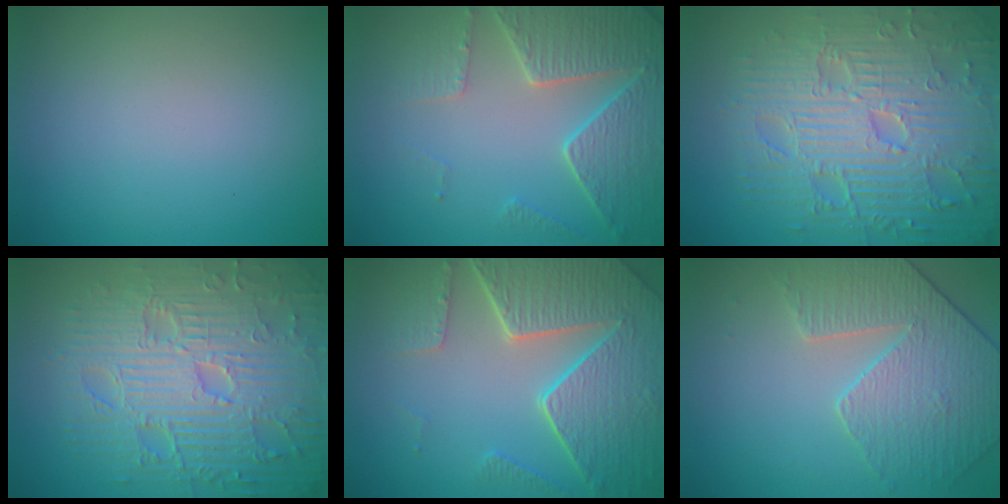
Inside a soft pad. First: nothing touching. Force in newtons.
{"total": 5.7, "press": 4.9, "slide": 3.0}
{"total": 10.5, "press": 7.1, "slide": 7.8}
{"total": 11.0, "press": 7.2, "slide": 8.3}
{"total": 8.4, "press": 6.2, "slide": 5.8}
{"total": 4.2, "press": 4.1, "slide": 0.8}